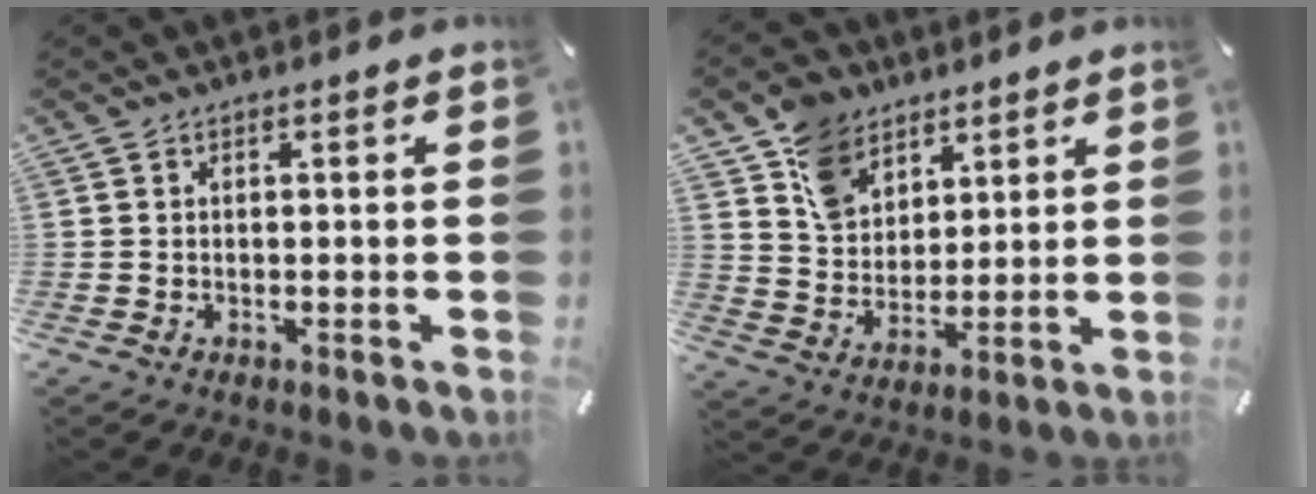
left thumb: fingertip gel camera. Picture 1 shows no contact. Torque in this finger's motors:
{"motor_torque": [1.17, 0.90, 0.15, -0.22, 0.25]}